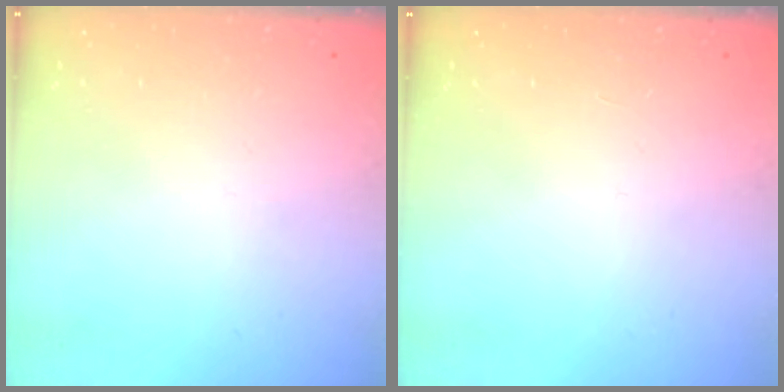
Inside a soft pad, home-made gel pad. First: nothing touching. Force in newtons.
{"total": 0.0}